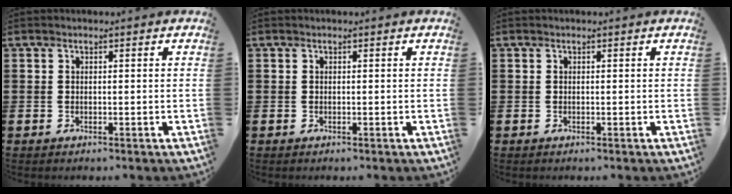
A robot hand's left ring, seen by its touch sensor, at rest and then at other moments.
{"total": 0.0}
{"total": 0.0}